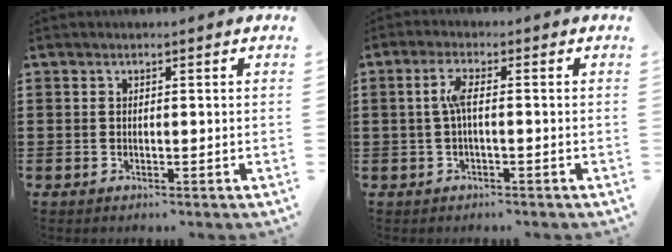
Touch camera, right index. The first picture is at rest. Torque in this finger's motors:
{"motor_torque": [0.73, -0.29, 0.27, 0.04]}